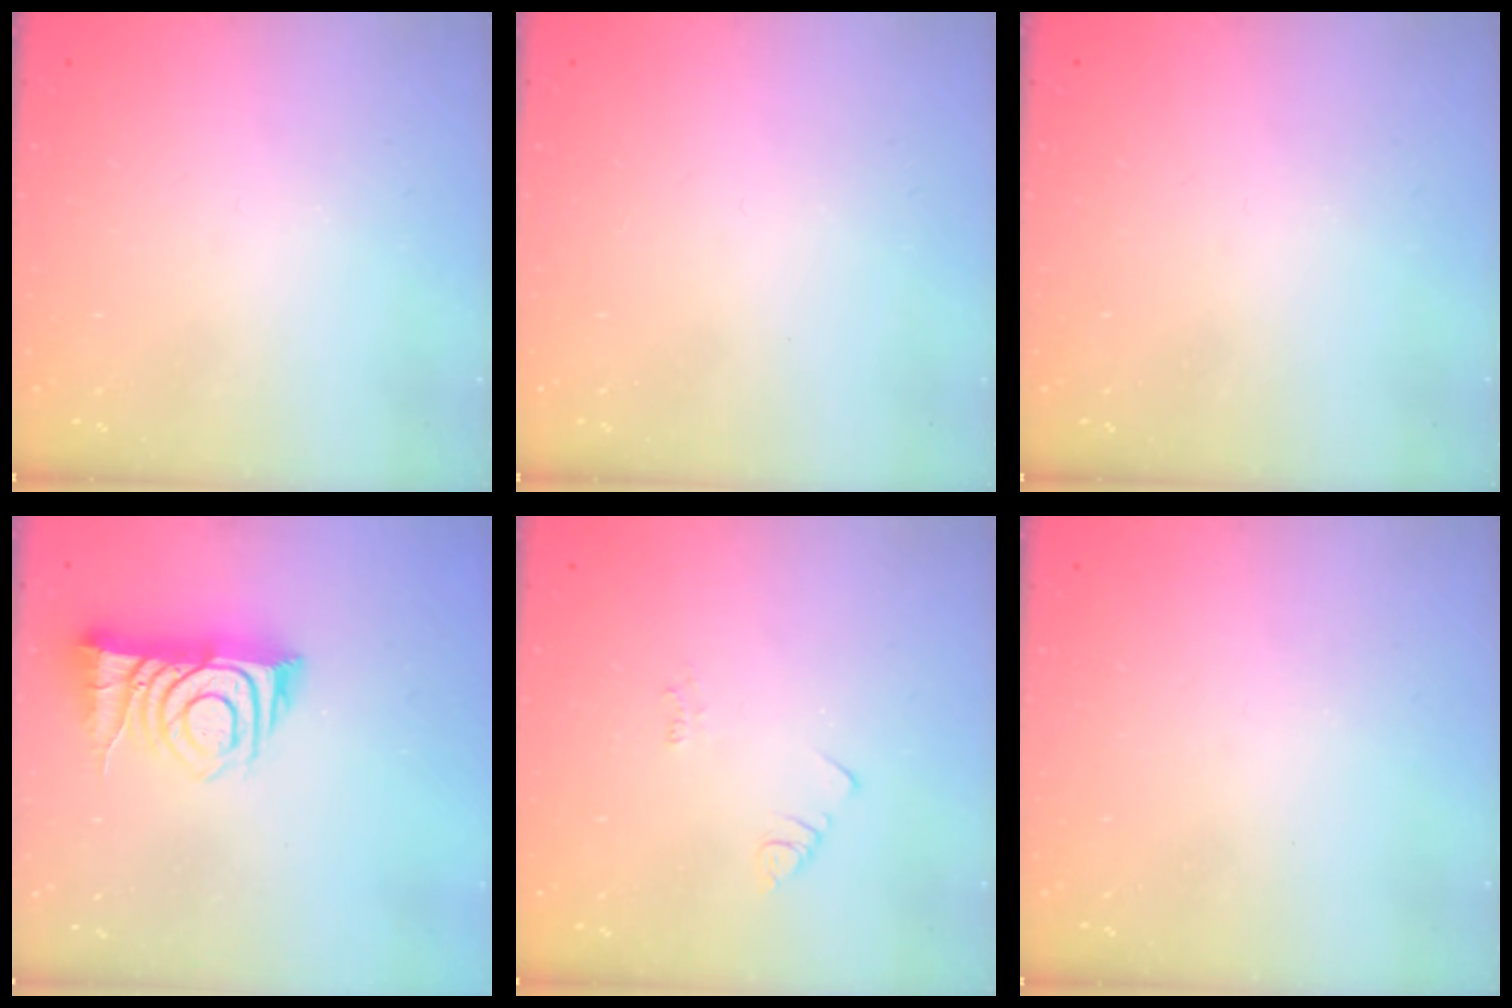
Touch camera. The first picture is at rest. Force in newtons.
{"total": 1.6, "press": 1.6, "slide": 0.1}
{"total": 0.0}
{"total": 11.3, "press": 11.2, "slide": 1.4}
{"total": 2.2, "press": 2.1, "slide": 0.4}
{"total": 0.0}